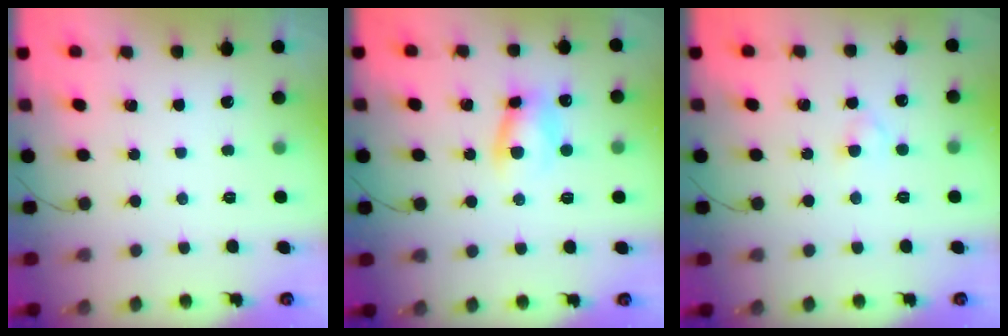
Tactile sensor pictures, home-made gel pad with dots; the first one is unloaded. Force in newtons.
{"total": 7.2, "press": 7.2, "slide": 0.5}
{"total": 2.2, "press": 2.0, "slide": 1.1}